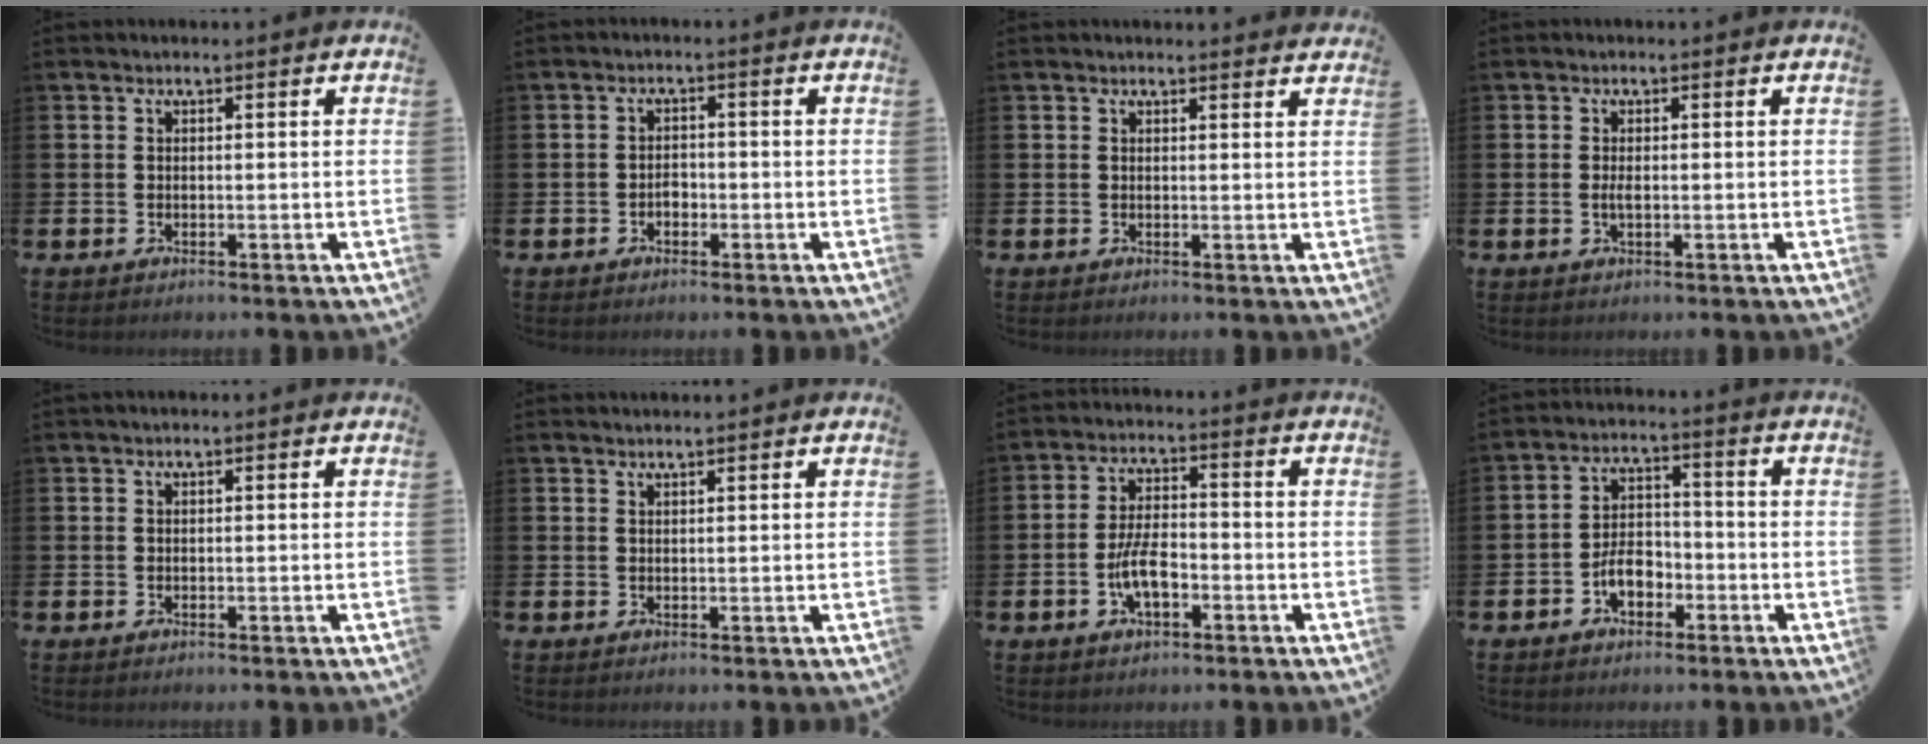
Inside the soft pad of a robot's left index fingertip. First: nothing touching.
{"total": 1.6, "force": [-0.7, 1.1, 0.8], "torque": [-0.013, 0.002, -0.016]}
{"total": 1.2, "force": [1.2, 0.1, 0.0], "torque": [0.009, -0.007, 0.020]}
{"total": 1.3, "force": [-0.1, 0.5, 1.2], "torque": [-0.019, 0.000, -0.004]}
{"total": 0.0}
{"total": 1.0, "force": [1.0, -0.1, 0.0], "torque": [0.016, -0.008, 0.015]}
{"total": 5.3, "force": [-1.7, 2.3, 4.5], "torque": [-0.094, 0.006, -0.034]}
{"total": 4.4, "force": [-2.2, 2.7, 2.7], "torque": [-0.045, 0.009, -0.043]}